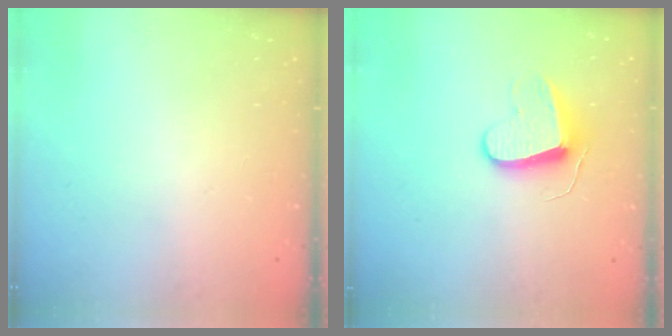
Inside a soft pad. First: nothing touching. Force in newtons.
{"total": 9.4, "press": 9.4, "slide": 0.9}